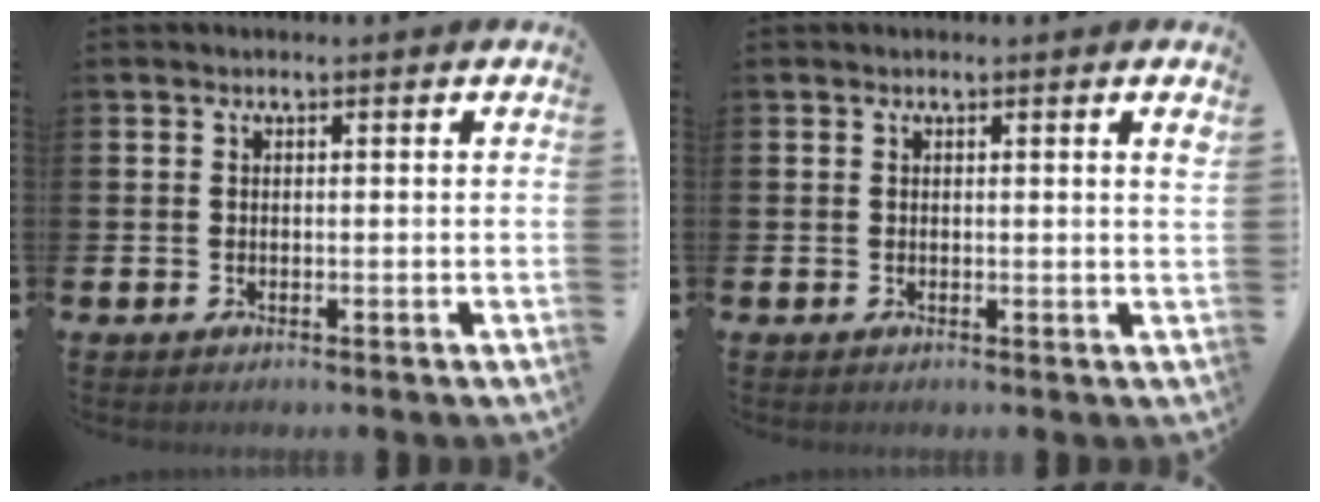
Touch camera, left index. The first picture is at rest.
{"total": 0.8, "force": [0.2, -0.2, 0.8], "torque": [-0.011, -0.002, 0.003]}